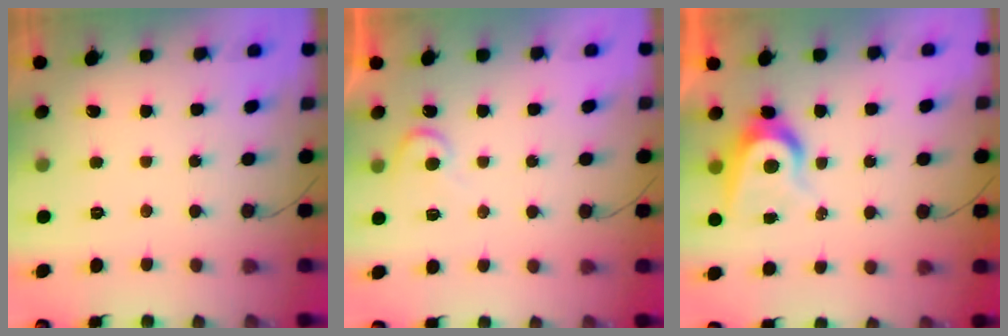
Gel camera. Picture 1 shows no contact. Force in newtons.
{"total": 6.1, "press": 6.0, "slide": 0.6}
{"total": 7.1, "press": 7.1, "slide": 0.5}